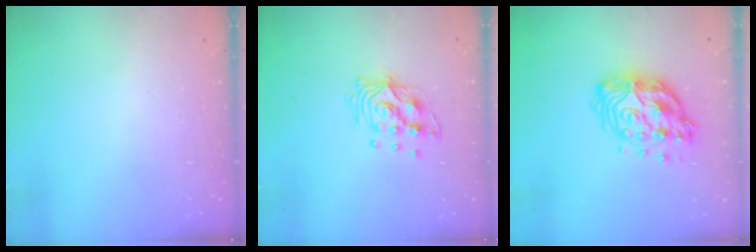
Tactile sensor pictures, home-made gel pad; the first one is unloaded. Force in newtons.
{"total": 11.2, "press": 11.2, "slide": 0.6}
{"total": 15.0, "press": 14.9, "slide": 1.3}